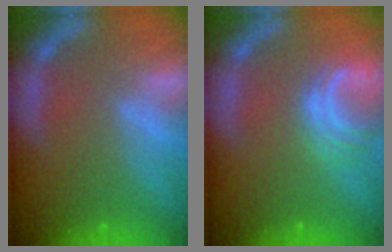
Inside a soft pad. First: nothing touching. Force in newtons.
{"total": 4.0}